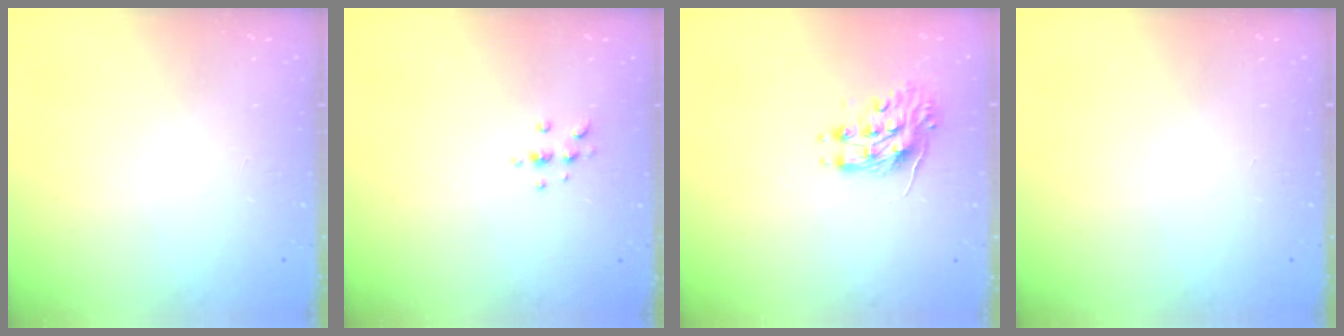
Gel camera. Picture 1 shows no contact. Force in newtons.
{"total": 2.9, "press": 2.9, "slide": 0.4}
{"total": 8.4, "press": 8.3, "slide": 0.4}
{"total": 0.6, "press": 0.0, "slide": 0.6}